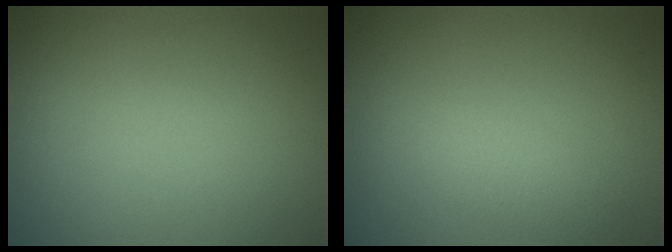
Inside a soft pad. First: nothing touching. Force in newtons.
{"total": 2.4, "press": 2.4, "slide": 0.1}